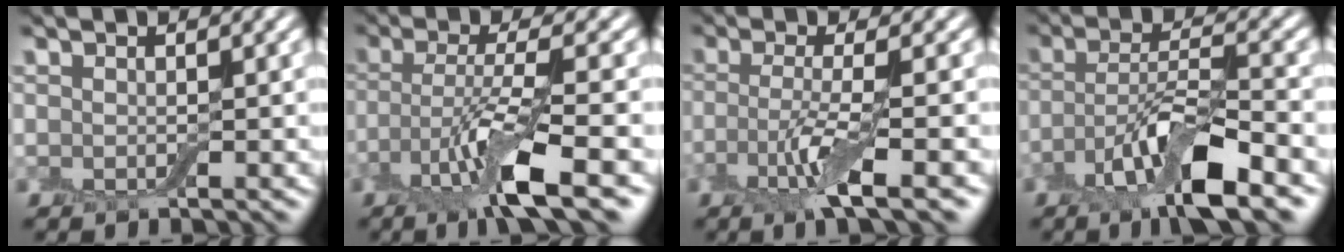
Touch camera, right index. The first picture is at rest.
{"total": 6.8, "force": [-3.0, 1.1, 6.0], "torque": [-0.114, -0.003, -0.062]}
{"total": 4.6, "force": [-1.6, 0.8, 4.3], "torque": [-0.084, -0.005, -0.036]}
{"total": 7.8, "force": [-3.9, 1.9, 6.5], "torque": [-0.119, 0.001, -0.077]}